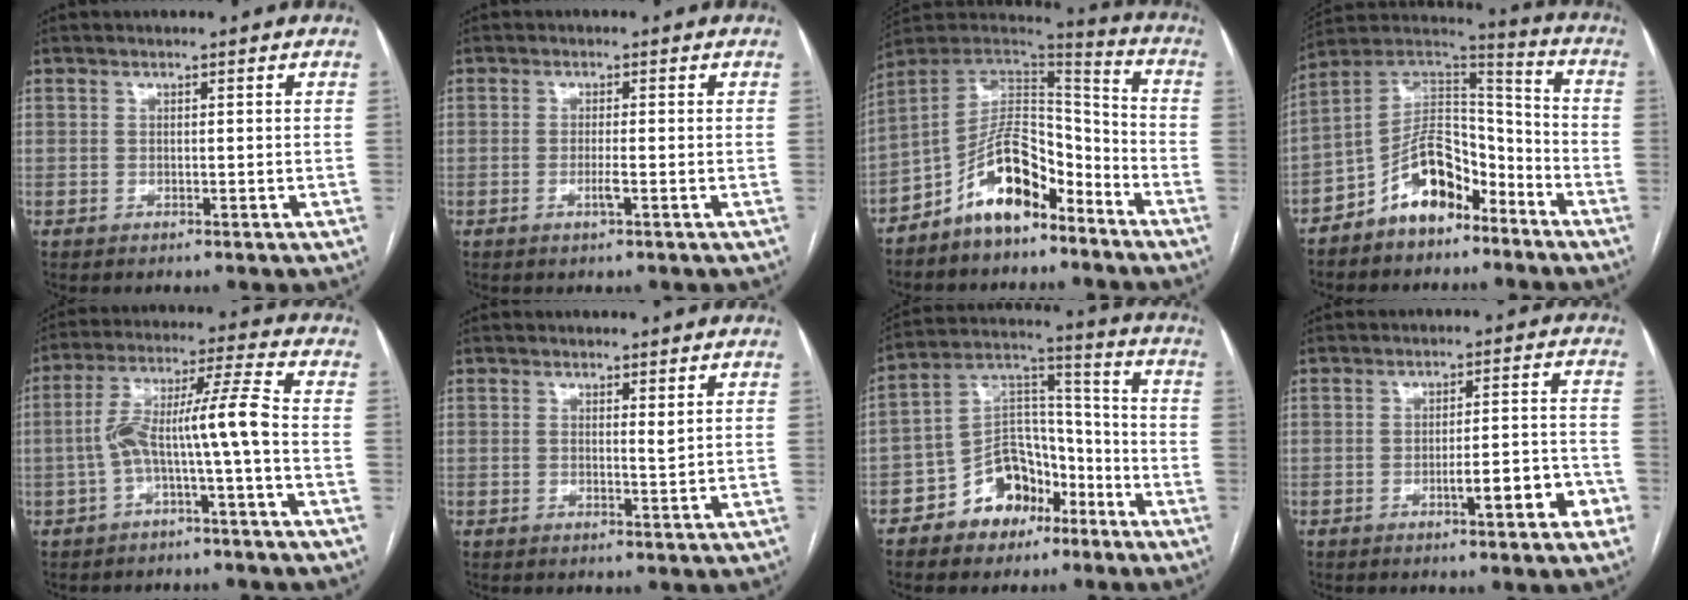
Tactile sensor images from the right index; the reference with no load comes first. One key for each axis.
{"total": 1.8, "fx": -0.7, "fy": 0.0, "fz": 1.7, "tx": -0.033, "ty": -0.004, "tz": -0.013}
{"total": 12.7, "fx": -8.1, "fy": 5.6, "fz": 8.1, "tx": -0.141, "ty": 0.036, "tz": -0.144}
{"total": 12.3, "fx": -7.6, "fy": 6.2, "fz": 7.4, "tx": -0.132, "ty": 0.038, "tz": -0.136}
{"total": 9.3, "fx": -2.3, "fy": -0.5, "fz": 9.1, "tx": -0.166, "ty": 0.040, "tz": -0.040}
{"total": 1.1, "fx": 0.6, "fy": 0.0, "fz": 1.0, "tx": -0.016, "ty": -0.005, "tz": 0.008}
{"total": 12.2, "fx": -7.1, "fy": 7.9, "fz": 6.0, "tx": -0.106, "ty": 0.041, "tz": -0.120}
{"total": 7.1, "fx": -3.3, "fy": 1.1, "fz": 6.2, "tx": -0.082, "ty": 0.015, "tz": -0.040}